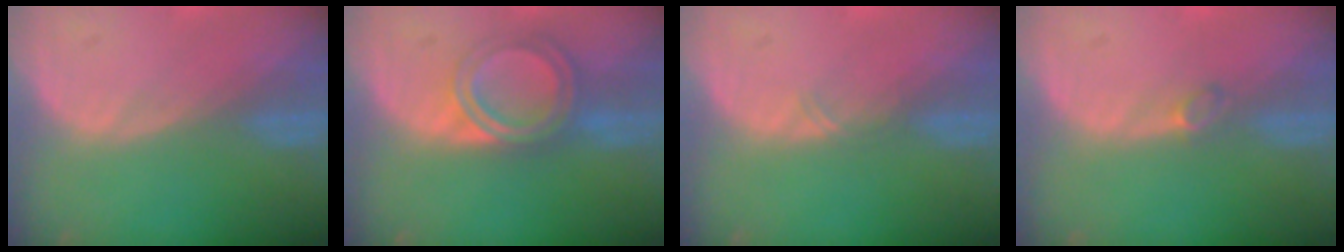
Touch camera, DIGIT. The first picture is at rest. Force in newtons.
{"total": 6.4, "press": 5.4, "slide": 3.5}
{"total": 0.8, "press": 0.7, "slide": 0.4}
{"total": 1.2, "press": 1.2, "slide": 0.4}